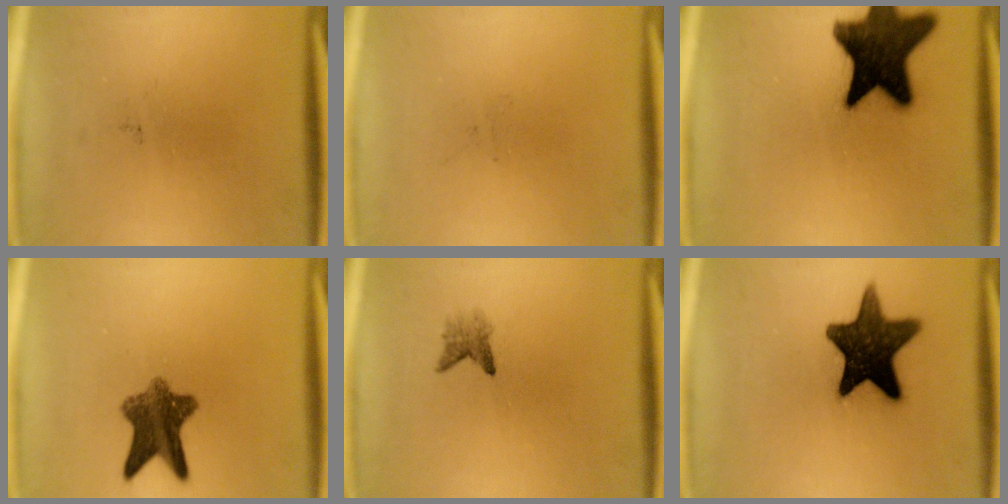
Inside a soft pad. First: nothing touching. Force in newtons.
{"total": 0.0}
{"total": 19.3}
{"total": 8.2}
{"total": 1.8}
{"total": 15.3}